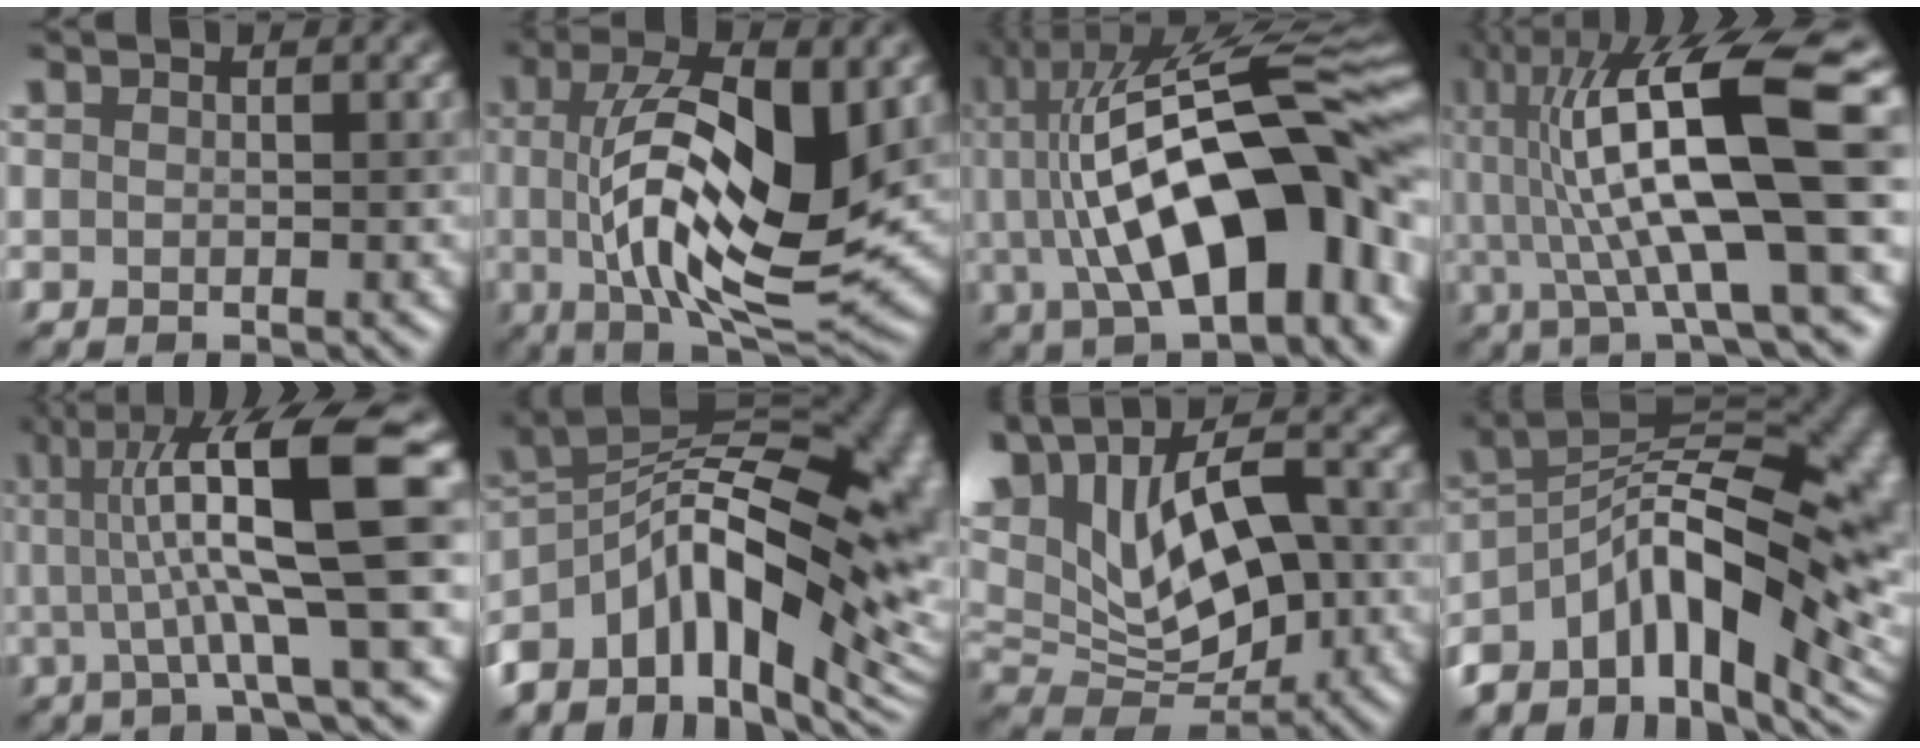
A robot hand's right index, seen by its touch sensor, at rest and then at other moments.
{"total": 12.8, "force": [0.9, 4.6, 12.0], "torque": [-0.200, -0.004, 0.015]}
{"total": 16.1, "force": [0.1, 6.0, 15.0], "torque": [-0.214, 0.035, -0.006]}
{"total": 13.6, "force": [2.3, 3.1, 13.0], "torque": [-0.228, 0.016, 0.045]}
{"total": 11.5, "force": [1.9, 2.2, 11.1], "torque": [-0.161, 0.016, 0.030]}
{"total": 16.1, "force": [-4.4, 7.9, 13.3], "torque": [-0.202, 0.012, -0.068]}
{"total": 12.9, "force": [2.7, 7.8, 9.9], "torque": [-0.207, 0.021, 0.051]}
{"total": 14.5, "force": [-4.8, 6.0, 12.3], "torque": [-0.186, 0.019, -0.077]}